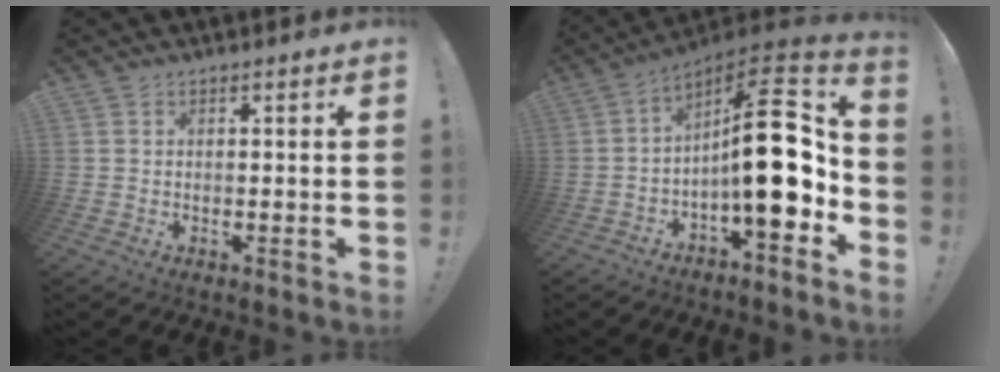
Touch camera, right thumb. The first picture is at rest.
{"total": 20.6, "force": [-0.7, 7.0, 19.3], "torque": [-0.273, 0.005, -0.010]}